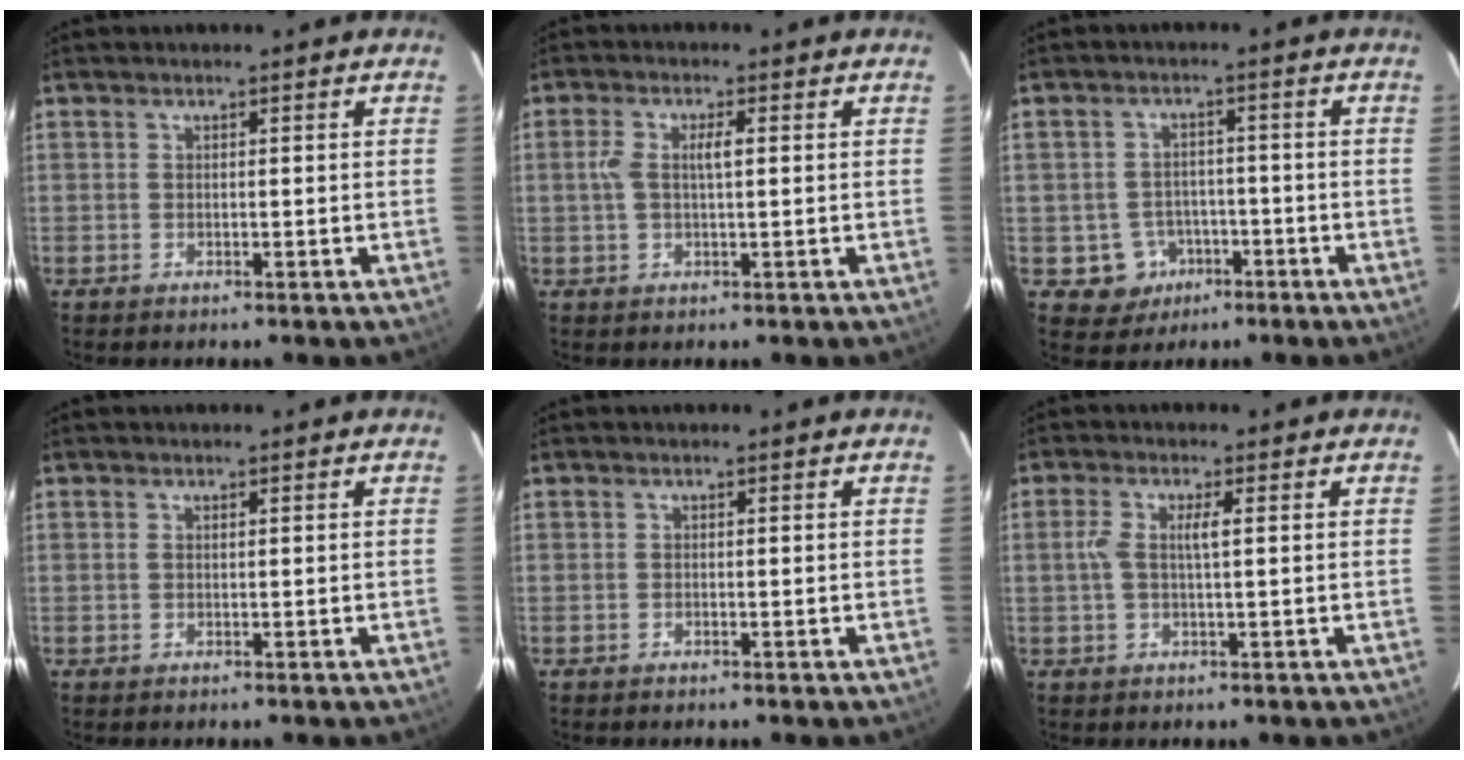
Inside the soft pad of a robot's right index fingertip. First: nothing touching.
{"total": 3.9, "force": [0.5, 1.1, 3.7], "torque": [-0.080, 0.011, 0.009]}
{"total": 6.0, "force": [-2.2, 5.5, 0.6], "torque": [-0.005, 0.012, -0.025]}
{"total": 0.5, "force": [0.2, 0.2, 0.4], "torque": [-0.013, 0.003, 0.005]}
{"total": 0.0}
{"total": 3.5, "force": [0.5, 0.6, 3.4], "torque": [-0.074, 0.007, 0.008]}